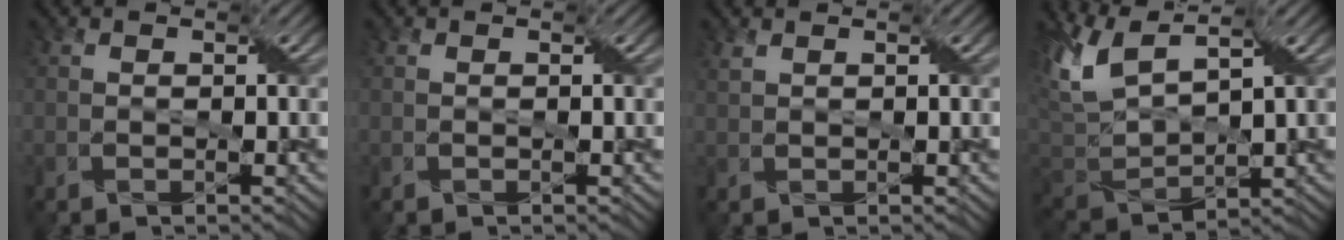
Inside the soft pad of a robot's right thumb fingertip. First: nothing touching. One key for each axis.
{"total": 0.0}
{"total": 0.8, "fx": 0.7, "fy": 0.1, "fz": 0.4, "tx": -0.018, "ty": 0.003, "tz": 0.017}
{"total": 8.9, "fx": 4.5, "fy": 3.2, "fz": 7.0, "tx": -0.183, "ty": 0.015, "tz": 0.088}